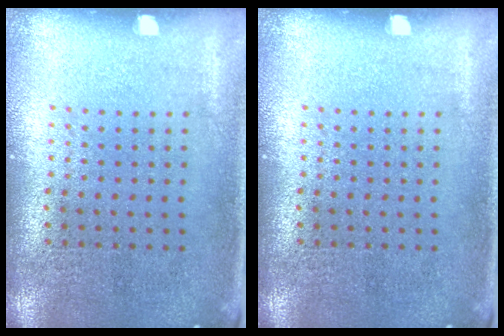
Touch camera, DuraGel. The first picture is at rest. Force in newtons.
{"total": 0.0}